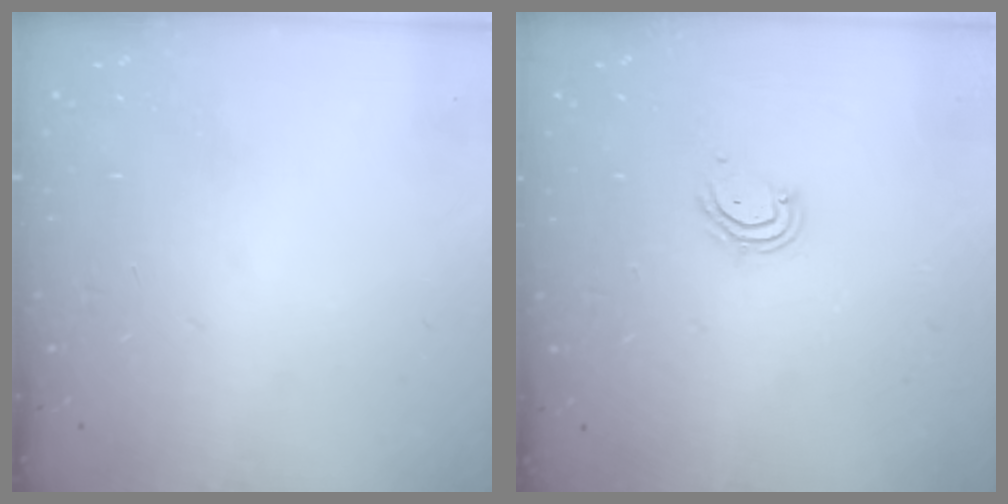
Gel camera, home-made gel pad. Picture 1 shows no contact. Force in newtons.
{"total": 4.2, "press": 4.2, "slide": 0.4}